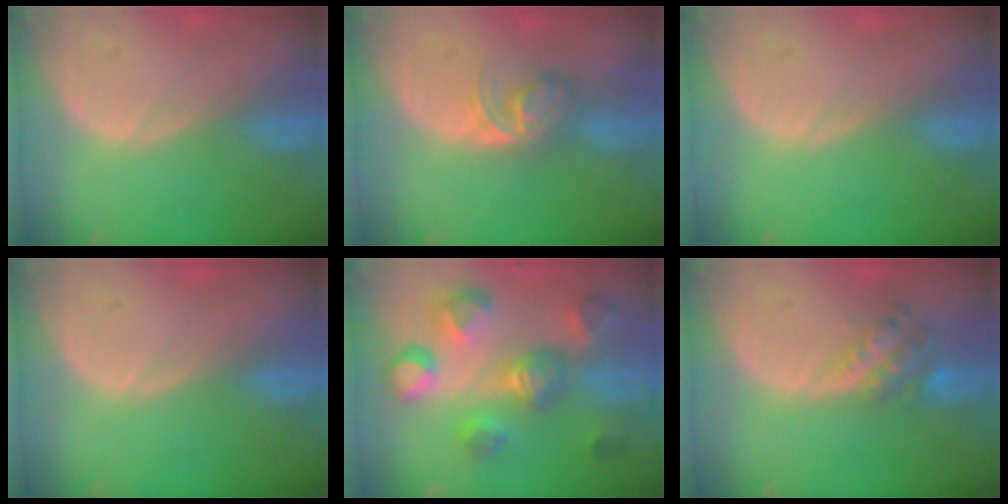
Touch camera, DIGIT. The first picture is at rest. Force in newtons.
{"total": 5.7, "press": 4.8, "slide": 3.1}
{"total": 0.0}
{"total": 0.0}
{"total": 11.0, "press": 10.0, "slide": 4.6}
{"total": 5.8, "press": 5.1, "slide": 2.8}